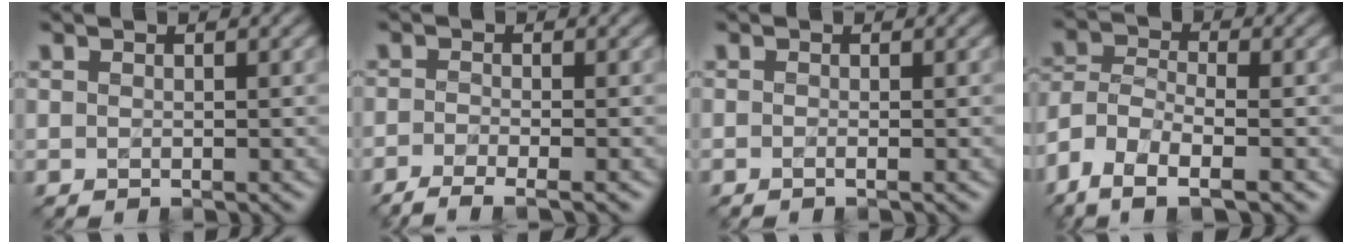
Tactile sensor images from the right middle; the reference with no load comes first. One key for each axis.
{"total": 3.7, "fx": -2.6, "fy": 0.8, "fz": 2.5, "tx": -0.037, "ty": -0.008, "tz": -0.055}
{"total": 0.8, "fx": -0.3, "fy": 0.3, "fz": 0.7, "tx": -0.011, "ty": -0.010, "tz": -0.009}
{"total": 7.2, "fx": -4.9, "fy": 2.4, "fz": 4.6, "tx": -0.088, "ty": -0.004, "tz": -0.099}